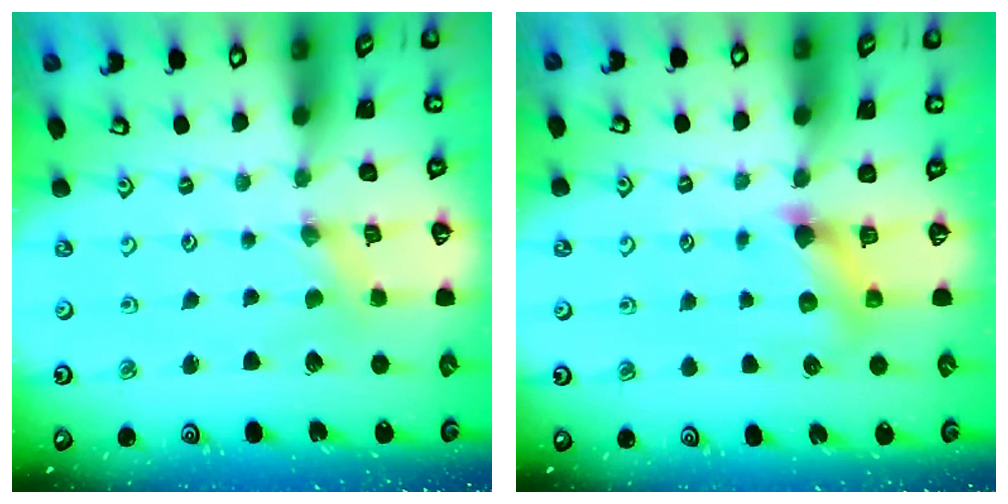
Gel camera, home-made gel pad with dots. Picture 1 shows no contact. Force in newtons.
{"total": 7.1, "press": 7.0, "slide": 0.7}